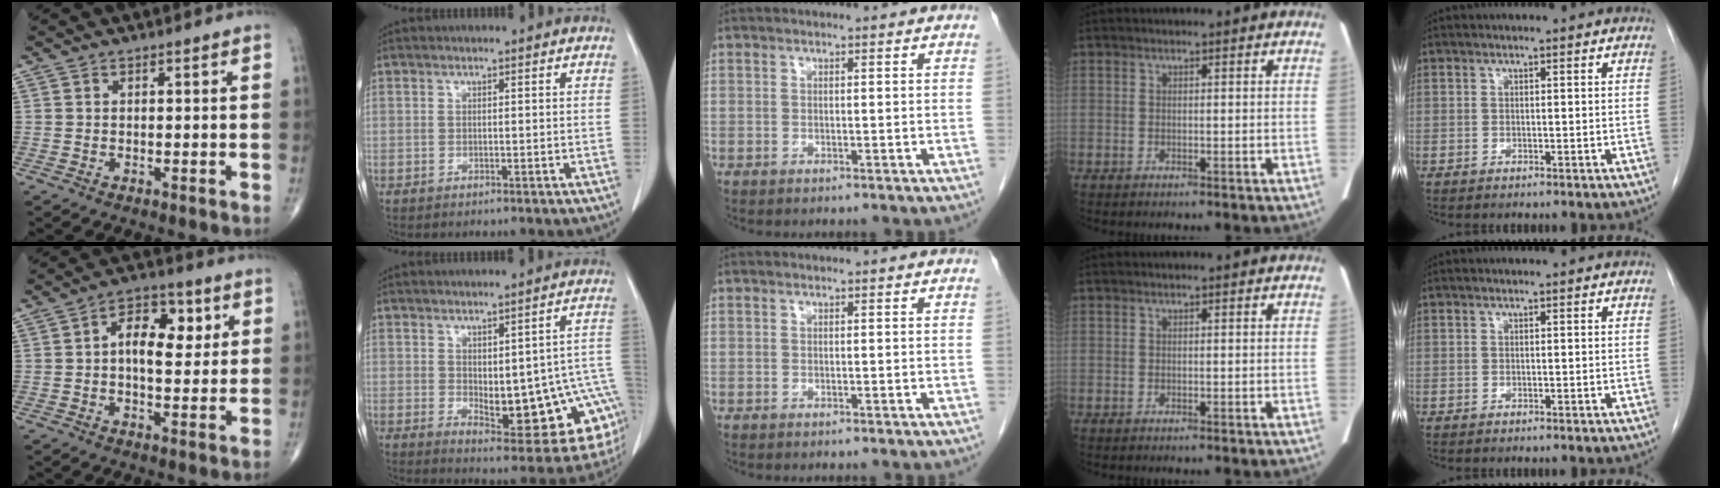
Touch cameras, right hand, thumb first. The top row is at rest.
{"thumb": {"total": 9.9, "force": [1.9, 5.7, 7.9], "torque": [-0.096, 0.008, 0.024]}, "index": {"total": 16.1, "force": [-2.7, 5.8, 14.7], "torque": [-0.132, 0.016, -0.009]}}